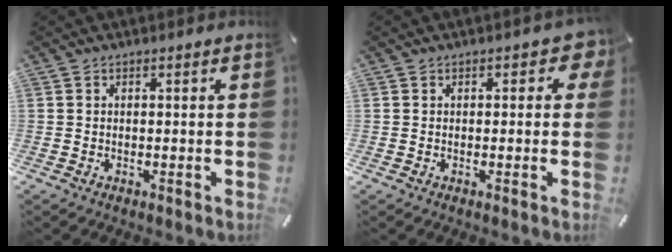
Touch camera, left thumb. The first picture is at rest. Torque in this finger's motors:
{"motor_torque": [0.39, 0.02, 0.25, 0.03, -0.05]}